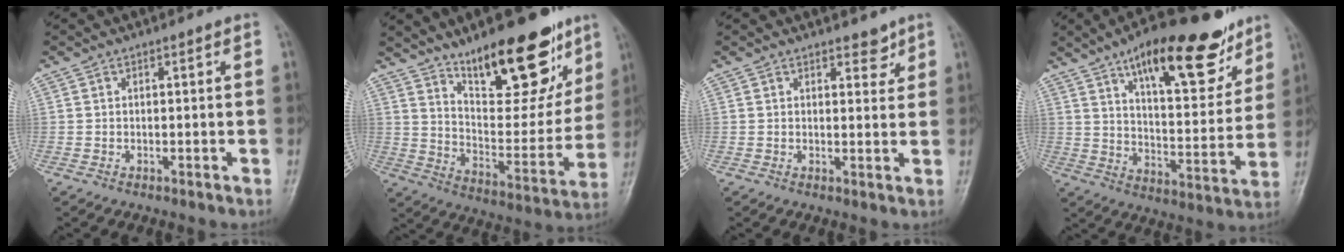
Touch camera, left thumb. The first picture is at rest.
{"total": 22.2, "force": [14.3, 8.3, 14.8], "torque": [-0.161, -0.079, 0.228]}
{"total": 2.6, "force": [1.9, 1.4, 1.2], "torque": [0.005, -0.010, 0.024]}
{"total": 21.3, "force": [13.5, 7.6, 14.5], "torque": [-0.172, -0.057, 0.210]}